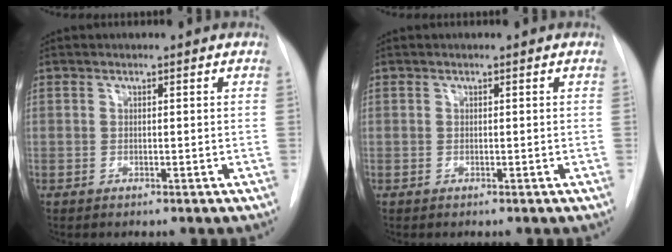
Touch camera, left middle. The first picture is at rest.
{"total": 0.0}